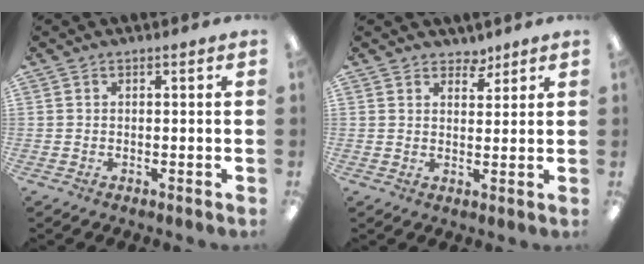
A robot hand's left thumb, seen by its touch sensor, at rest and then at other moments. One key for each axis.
{"total": 3.4, "fx": 2.9, "fy": 1.6, "fz": 0.4, "tx": 0.004, "ty": -0.017, "tz": 0.053}